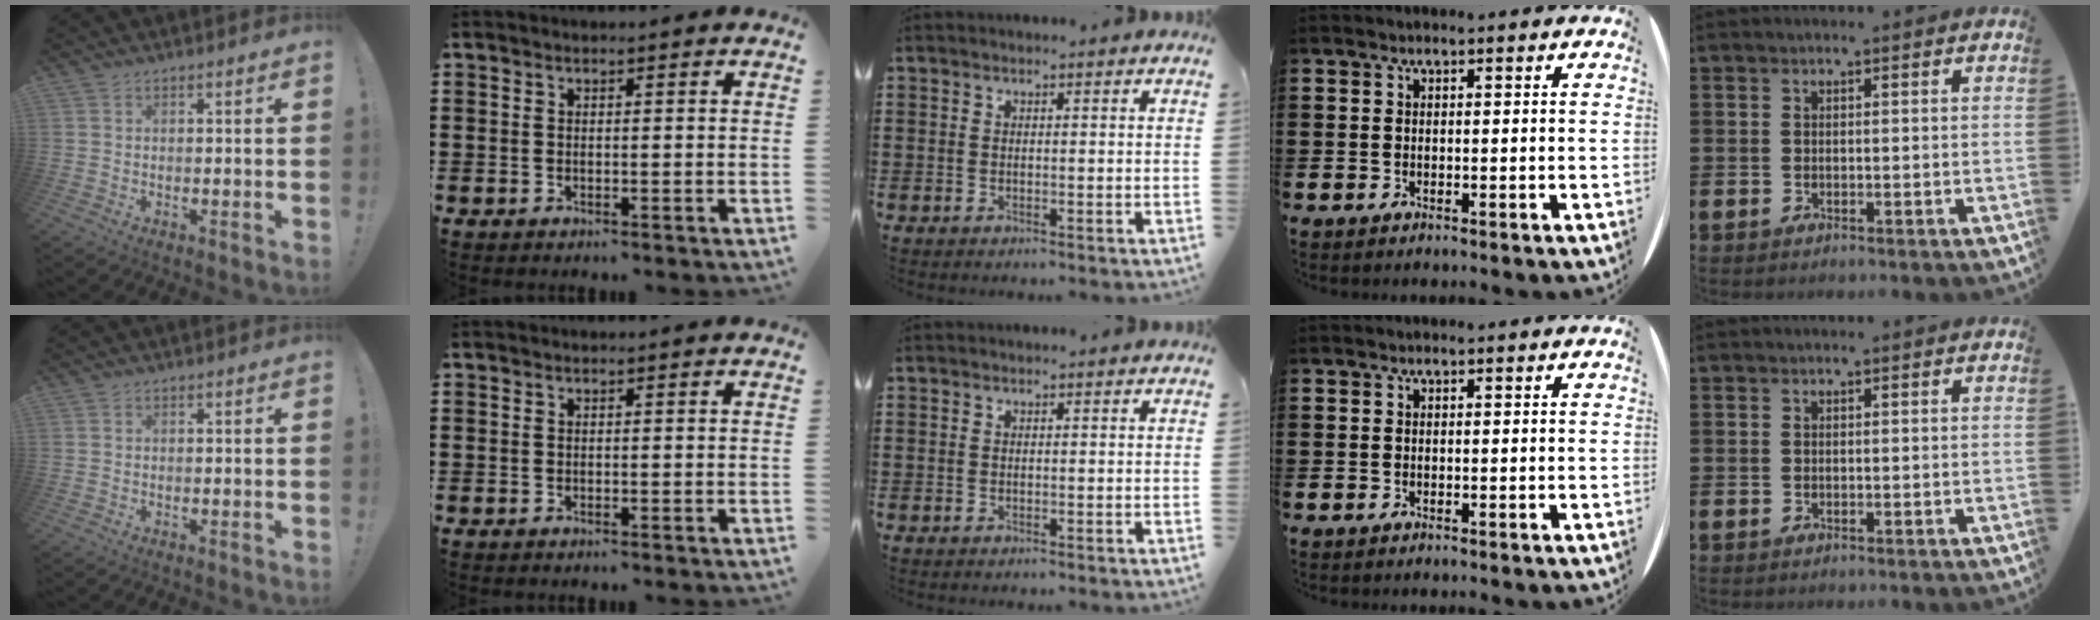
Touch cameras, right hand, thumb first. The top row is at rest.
{}